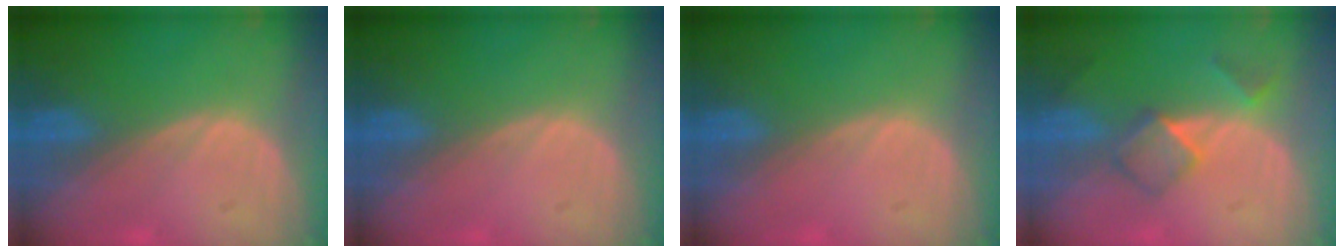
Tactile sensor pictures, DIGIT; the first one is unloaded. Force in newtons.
{"total": 0.0}
{"total": 0.0}
{"total": 5.2, "press": 4.6, "slide": 2.4}